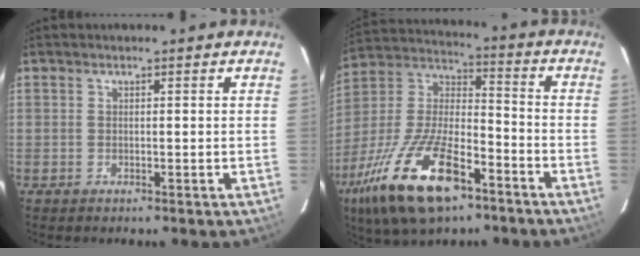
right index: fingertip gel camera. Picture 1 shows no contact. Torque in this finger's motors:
{"motor_torque": [1.63, -0.51, 1.05, 0.21]}